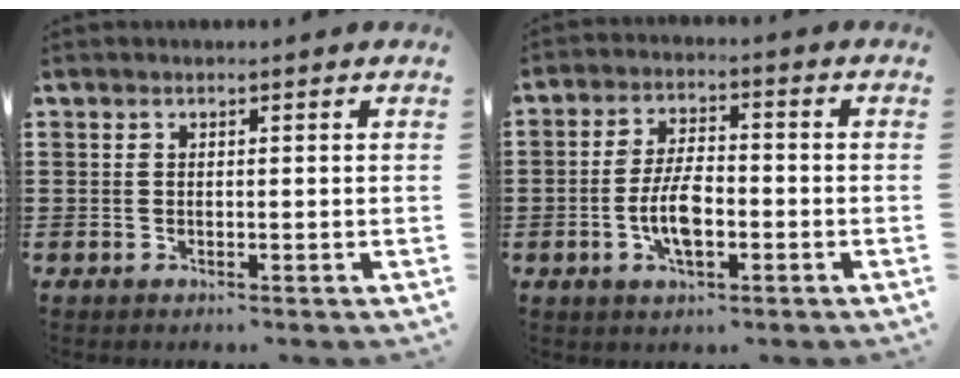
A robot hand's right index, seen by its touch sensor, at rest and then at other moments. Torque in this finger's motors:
{"motor_torque": [2.14, 0.00, 0.94, 0.21]}